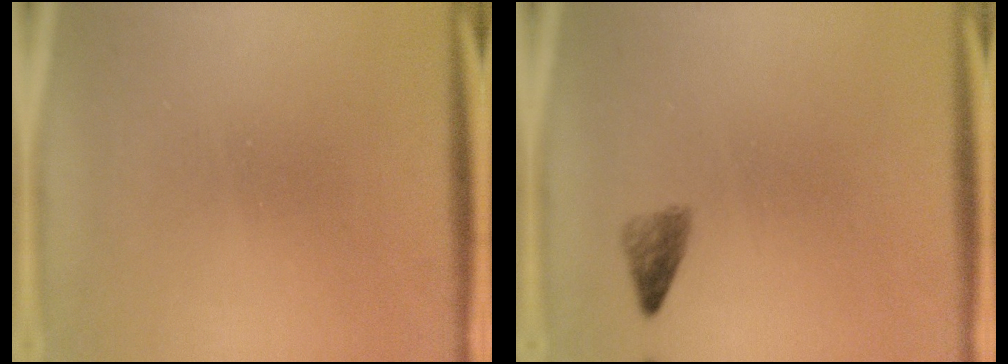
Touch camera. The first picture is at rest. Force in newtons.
{"total": 1.7}